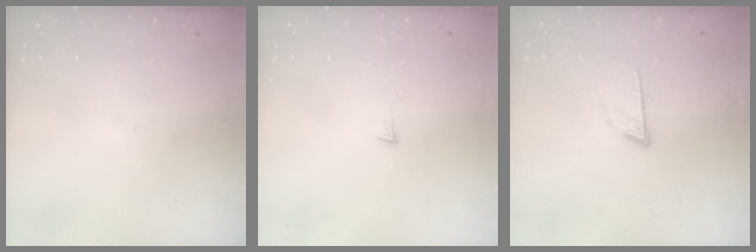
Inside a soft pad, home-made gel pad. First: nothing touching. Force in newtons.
{"total": 3.6, "press": 3.6, "slide": 0.5}
{"total": 7.4, "press": 7.4, "slide": 0.6}